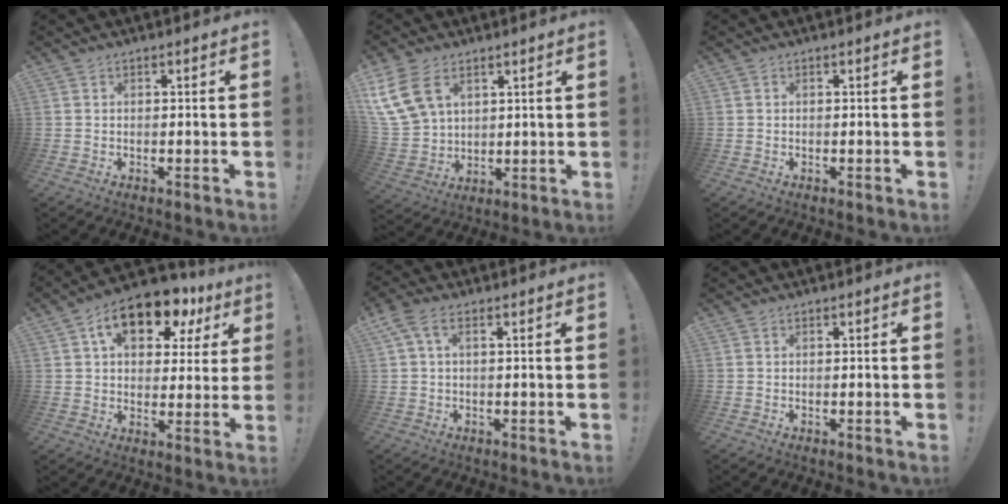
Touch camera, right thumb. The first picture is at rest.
{"total": 14.1, "force": [6.8, 9.5, 7.9], "torque": [-0.160, -0.026, 0.136]}
{"total": 0.0}
{"total": 15.9, "force": [8.4, 8.9, 10.1], "torque": [-0.154, -0.040, 0.144]}
{"total": 3.9, "force": [1.2, 1.5, 3.3], "torque": [-0.072, 0.003, 0.024]}
{"total": 0.0}